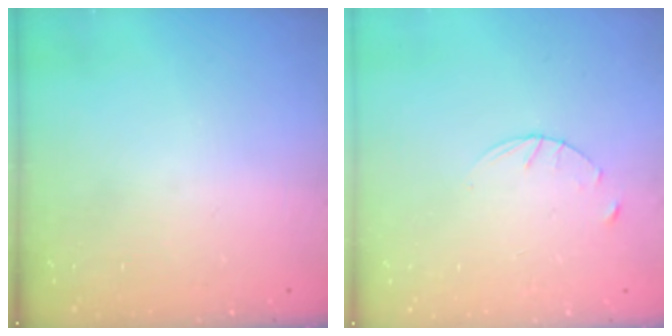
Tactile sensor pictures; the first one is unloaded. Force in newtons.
{"total": 3.6, "press": 3.5, "slide": 0.4}